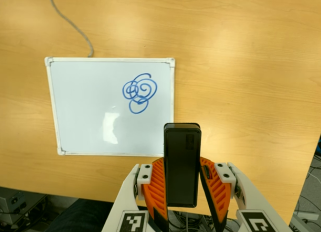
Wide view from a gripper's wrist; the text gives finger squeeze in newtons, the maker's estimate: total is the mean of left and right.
{"total": 5.7, "left": 5.0, "right": 6.5}